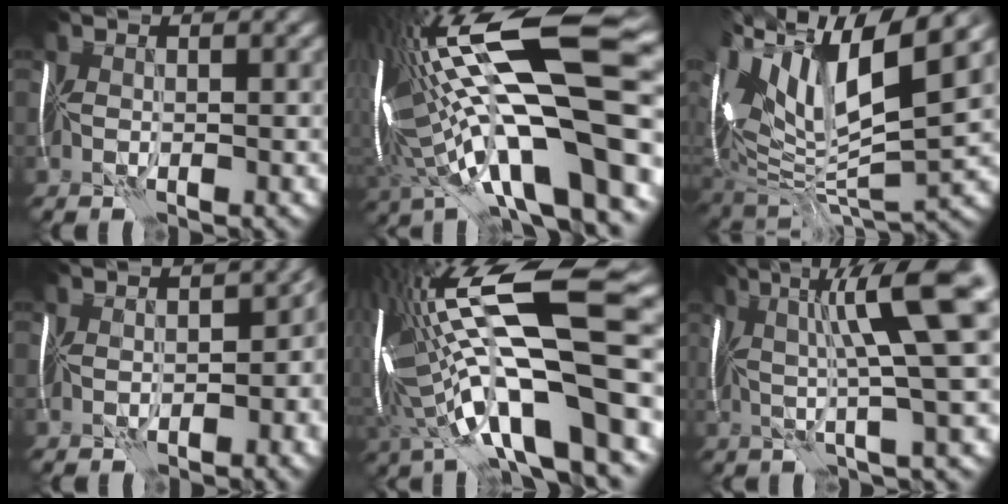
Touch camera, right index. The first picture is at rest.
{"total": 20.4, "force": [1.5, 6.8, 19.2], "torque": [-0.338, -0.010, 0.030]}
{"total": 14.2, "force": [5.8, 5.7, 11.7], "torque": [-0.230, 0.021, 0.100]}
{"total": 7.5, "force": [-1.6, 4.6, 5.6], "torque": [-0.009, 0.009, -0.019]}
{"total": 18.7, "force": [-0.2, 6.0, 17.8], "torque": [-0.319, 0.009, -0.005]}
{"total": 9.3, "force": [2.1, 1.2, 9.0], "torque": [-0.135, 0.014, 0.033]}